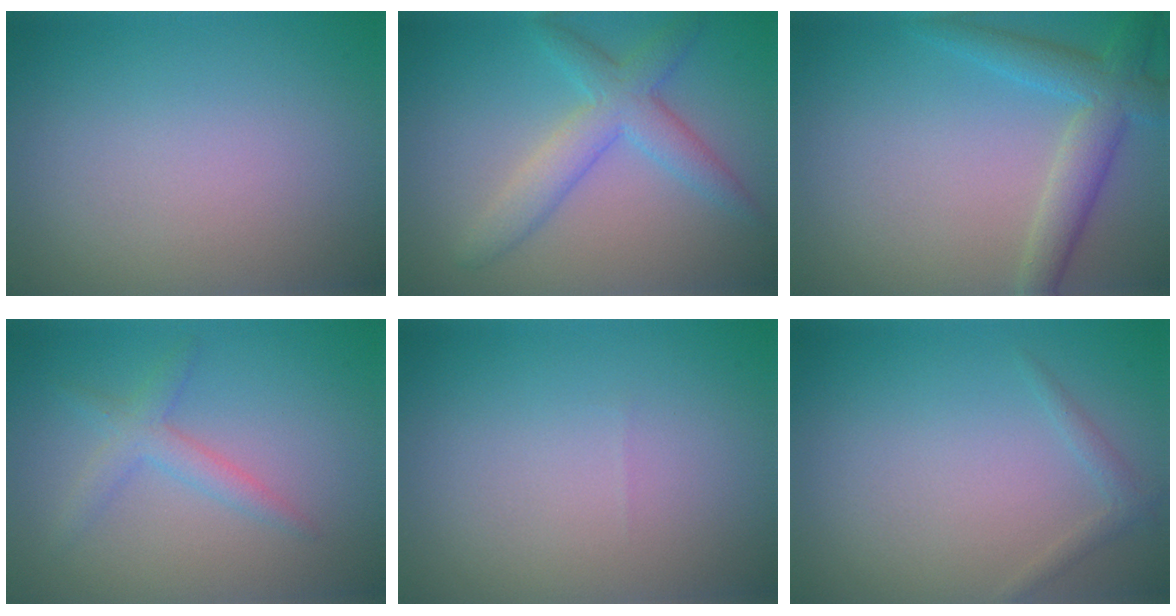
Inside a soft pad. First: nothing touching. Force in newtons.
{"total": 4.2, "press": 4.2, "slide": 0.1}
{"total": 4.3, "press": 4.3, "slide": 0.0}
{"total": 2.3, "press": 2.3, "slide": 0.1}
{"total": 0.0}
{"total": 1.1, "press": 1.1, "slide": 0.1}